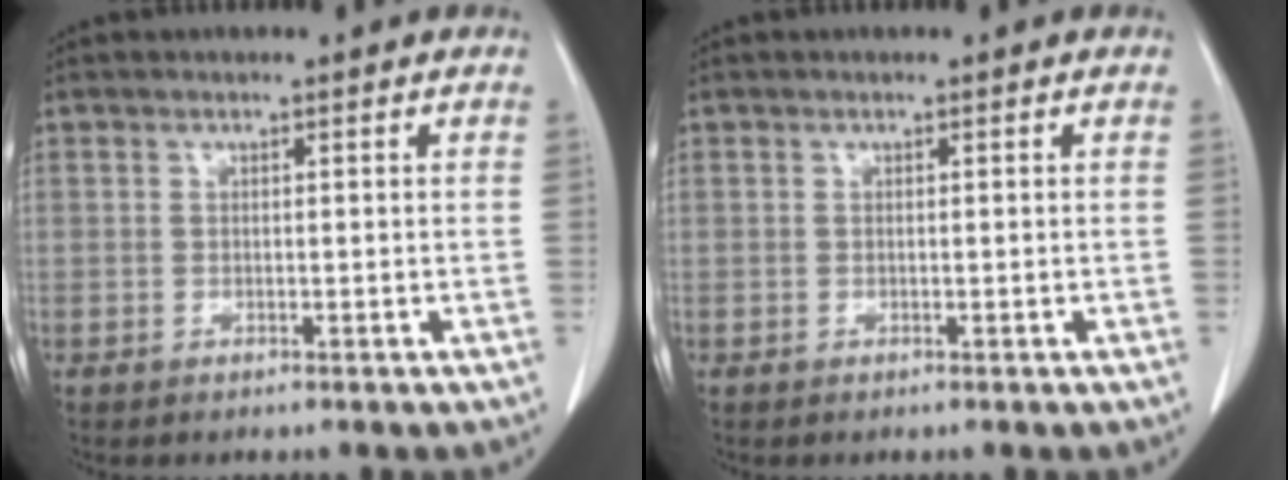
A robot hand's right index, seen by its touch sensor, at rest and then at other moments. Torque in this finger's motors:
{"motor_torque": [0.01, 0.00, 0.02, 0.00]}